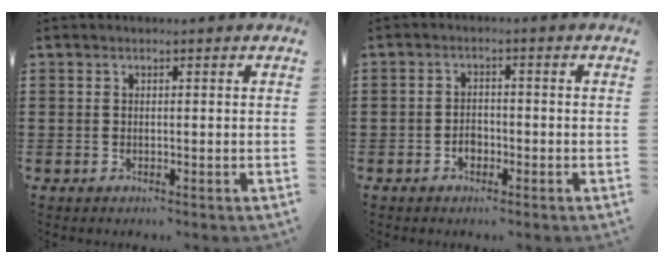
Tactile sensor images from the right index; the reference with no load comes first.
{"total": 2.0, "force": [-1.0, 1.4, 0.9], "torque": [-0.020, 0.000, -0.022]}